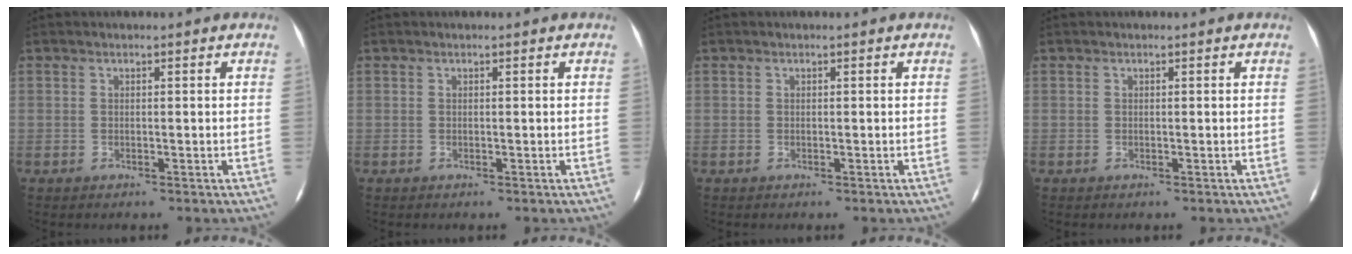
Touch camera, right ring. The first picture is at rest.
{"total": 0.0}
{"total": 0.0}
{"total": 0.0}